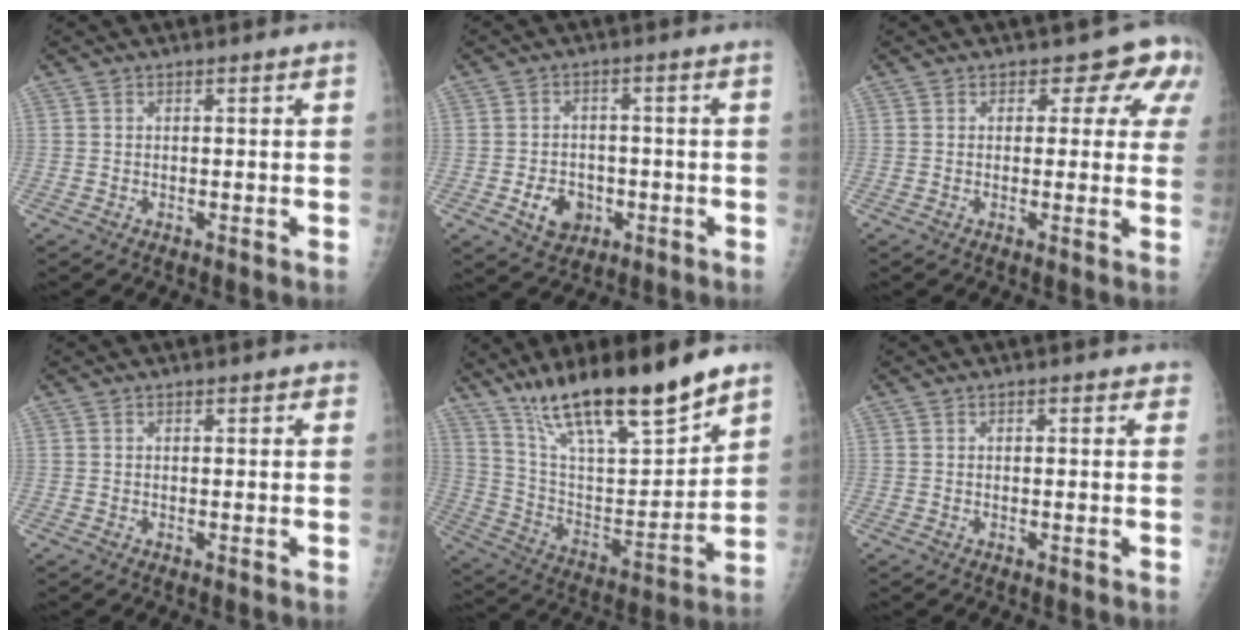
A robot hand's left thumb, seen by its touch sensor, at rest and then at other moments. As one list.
[{"total": 6.2, "force": [-2.2, 4.8, 3.2], "torque": [-0.033, 0.013, -0.031]}, {"total": 7.0, "force": [3.2, 4.7, 4.2], "torque": [-0.001, -0.007, 0.022]}, {"total": 1.1, "force": [0.7, 0.5, 0.6], "torque": [-0.002, -0.002, 0.007]}, {"total": 23.3, "force": [17.0, 5.3, 15.1], "torque": [-0.230, -0.073, 0.303]}, {"total": 1.7, "force": [1.1, 1.0, 0.9], "torque": [0.004, -0.002, 0.008]}]